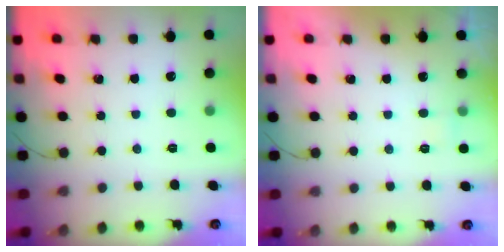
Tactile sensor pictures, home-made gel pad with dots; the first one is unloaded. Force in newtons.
{"total": 2.1, "press": 2.0, "slide": 0.7}